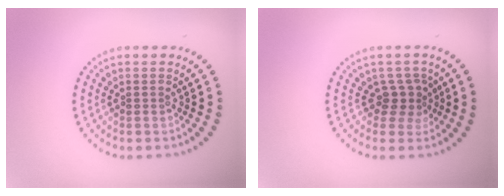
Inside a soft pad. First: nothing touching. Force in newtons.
{"total": 2.0, "press": 1.5, "slide": 1.3}